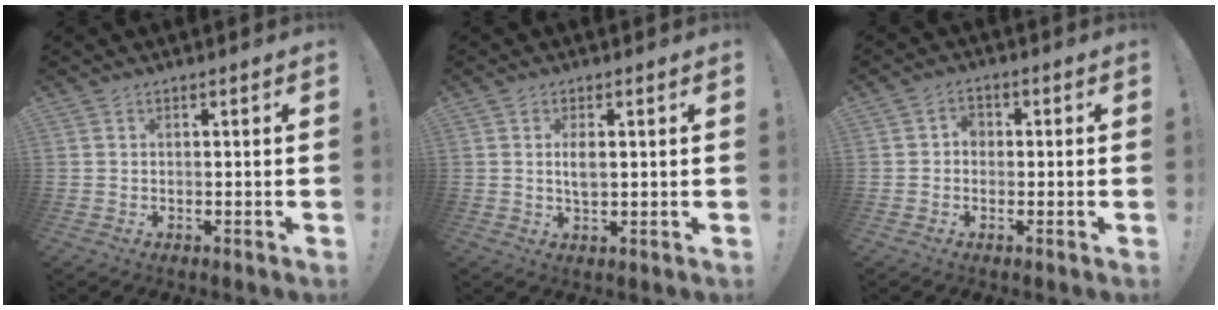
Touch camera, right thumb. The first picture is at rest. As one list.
[{"total": 3.1, "force": [0.7, 1.2, 2.8], "torque": [-0.051, -0.007, 0.006]}, {"total": 3.1, "force": [-0.6, 2.4, 1.8], "torque": [-0.033, 0.008, -0.010]}]